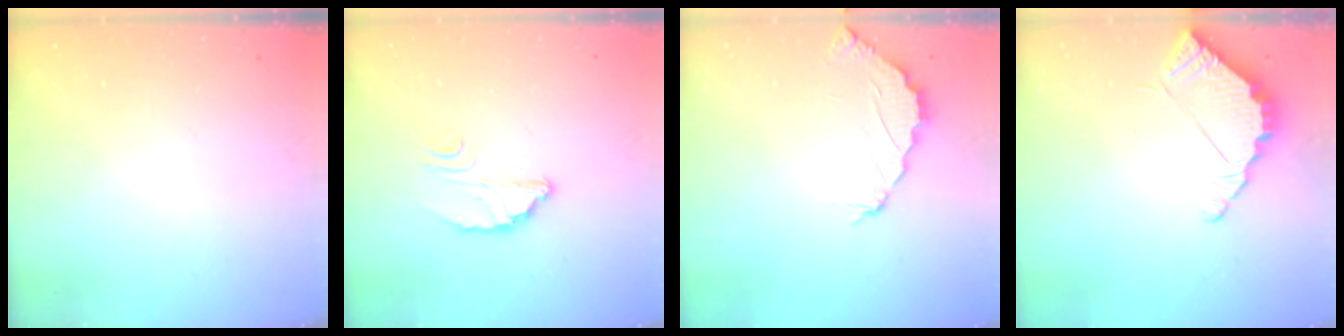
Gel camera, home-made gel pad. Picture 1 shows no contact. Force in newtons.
{"total": 3.7, "press": 3.7, "slide": 0.2}
{"total": 2.2, "press": 2.2, "slide": 0.2}
{"total": 4.4, "press": 4.4, "slide": 0.3}